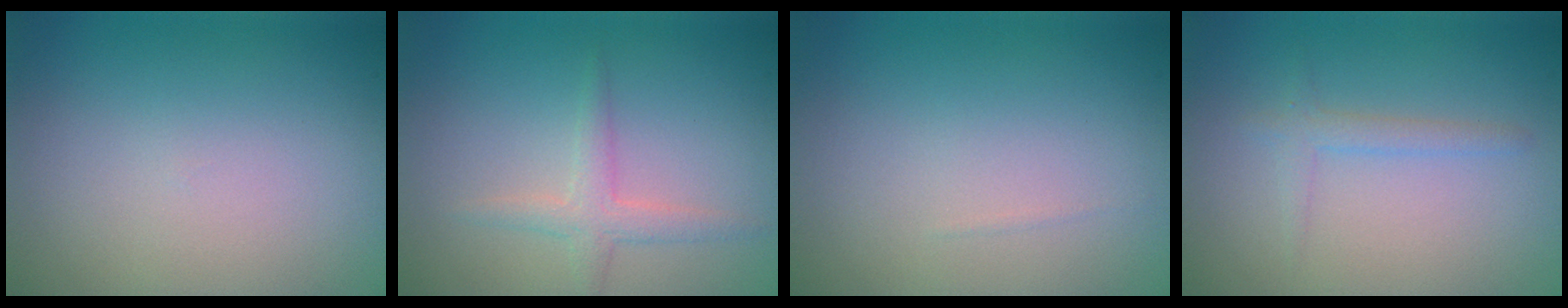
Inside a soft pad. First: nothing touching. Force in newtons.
{"total": 1.9, "press": 1.9, "slide": 0.1}
{"total": 0.0}
{"total": 1.4, "press": 1.4, "slide": 0.1}